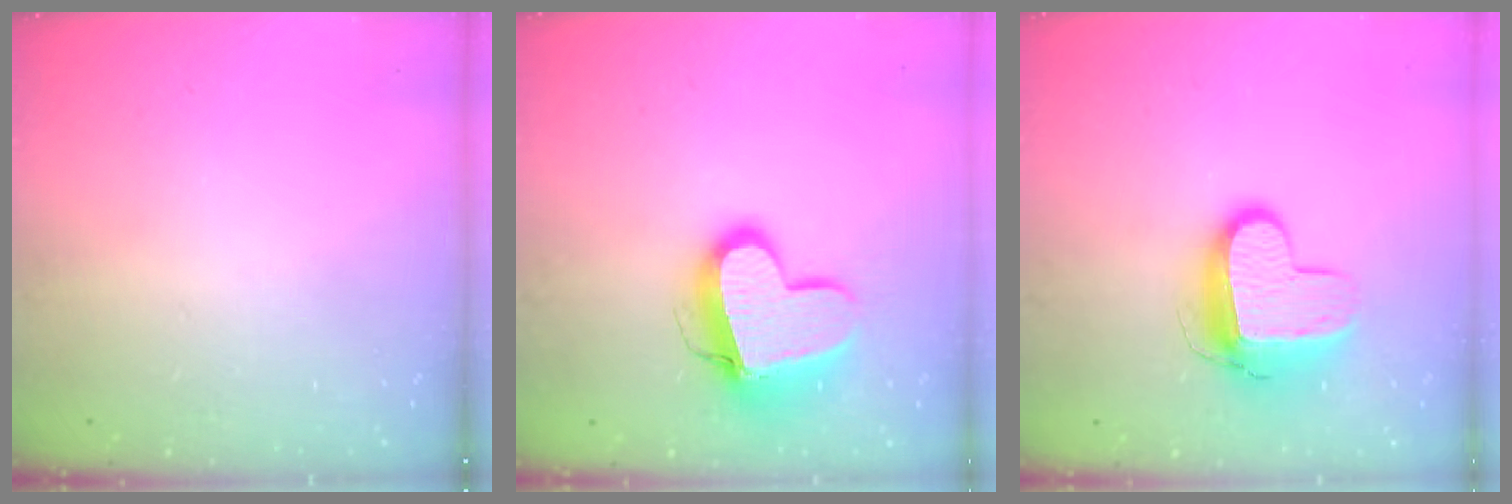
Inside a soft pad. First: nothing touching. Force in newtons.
{"total": 13.3, "press": 13.2, "slide": 1.3}
{"total": 11.1, "press": 11.0, "slide": 1.3}